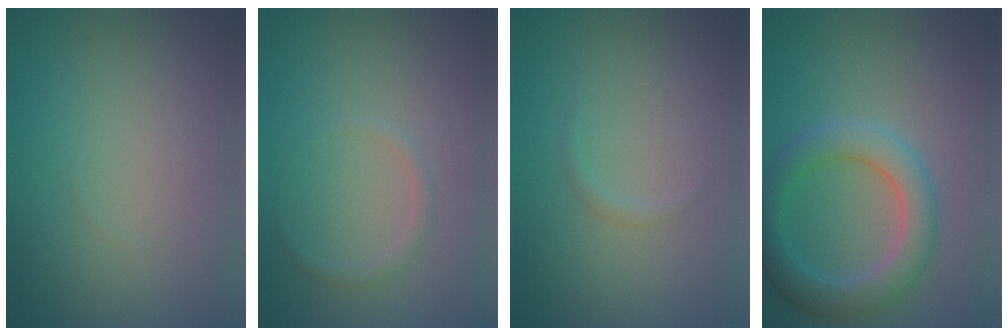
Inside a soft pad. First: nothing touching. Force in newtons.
{"total": 0.9, "press": 0.9, "slide": 0.1}
{"total": 0.5, "press": 0.5, "slide": 0.1}
{"total": 4.6, "press": 4.6, "slide": 0.3}